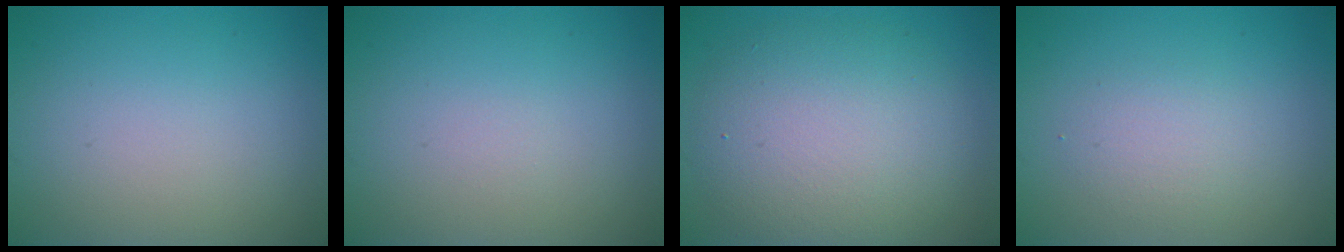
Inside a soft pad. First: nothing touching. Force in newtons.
{"total": 0.0}
{"total": 7.6, "press": 7.5, "slide": 0.6}
{"total": 1.7, "press": 1.7, "slide": 0.0}